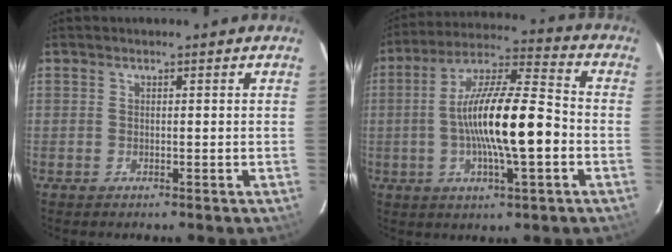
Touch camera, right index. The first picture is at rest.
{"total": 16.4, "force": [-2.8, 3.3, 15.8], "torque": [-0.285, 0.010, -0.053]}